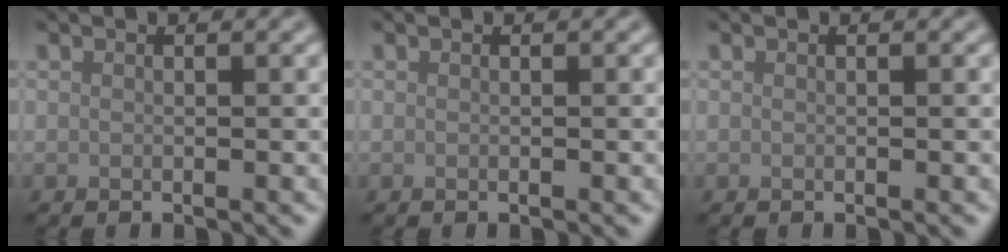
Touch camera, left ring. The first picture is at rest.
{"total": 0.0}
{"total": 0.0}